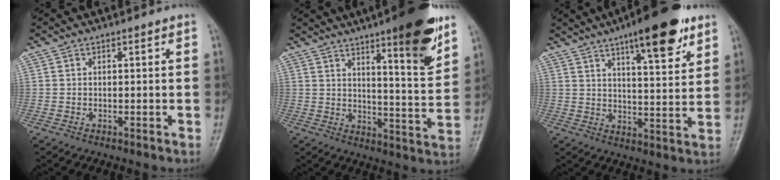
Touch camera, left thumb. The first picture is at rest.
{"total": 15.7, "force": [9.6, 2.5, 12.2], "torque": [-0.151, -0.059, 0.141]}
{"total": 17.7, "force": [10.9, 4.5, 13.2], "torque": [-0.174, -0.047, 0.170]}